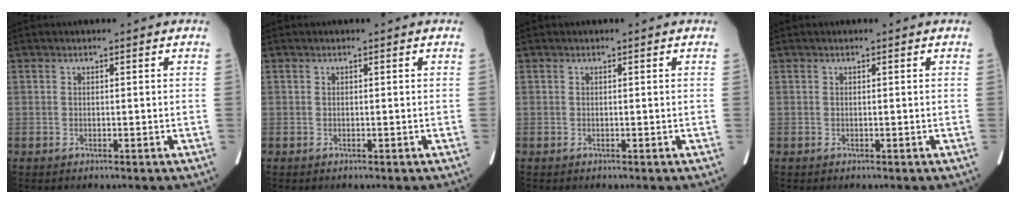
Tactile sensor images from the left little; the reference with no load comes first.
{"total": 0.0}
{"total": 0.0}
{"total": 0.0}